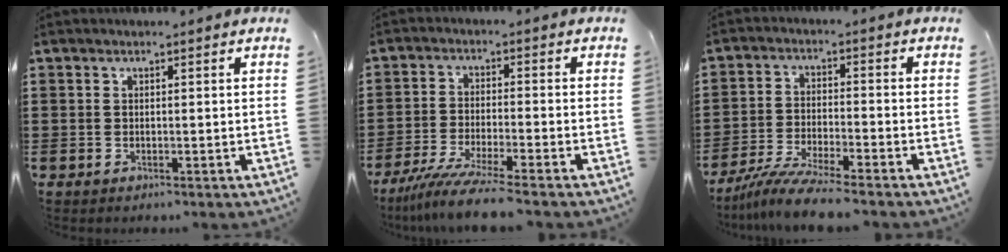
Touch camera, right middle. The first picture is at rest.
{"total": 6.7, "force": [-5.7, -0.4, 3.5], "torque": [-0.080, -0.021, -0.110]}
{"total": 7.0, "force": [-6.4, -0.3, 2.9], "torque": [-0.059, -0.011, -0.121]}